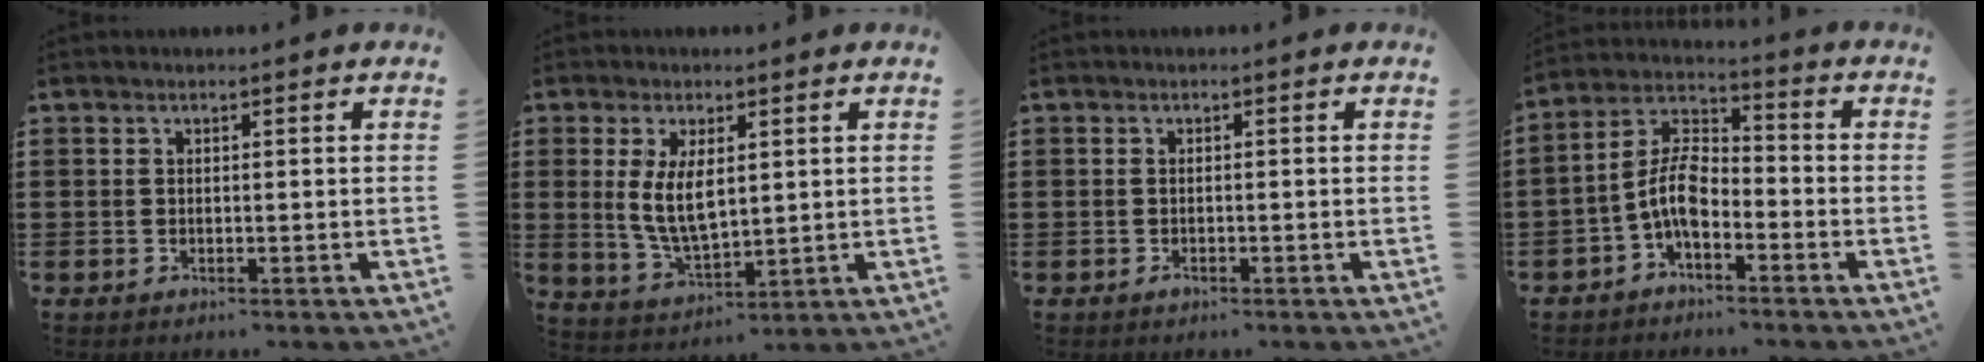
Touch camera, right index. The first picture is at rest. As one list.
[{"total": 7.0, "force": [1.0, 3.3, 6.0], "torque": [-0.118, 0.001, 0.017]}, {"total": 0.8, "force": [-0.4, 0.4, 0.5], "torque": [-0.012, -0.003, -0.006]}, {"total": 7.5, "force": [-2.8, 3.8, 5.9], "torque": [-0.147, -0.001, -0.062]}]